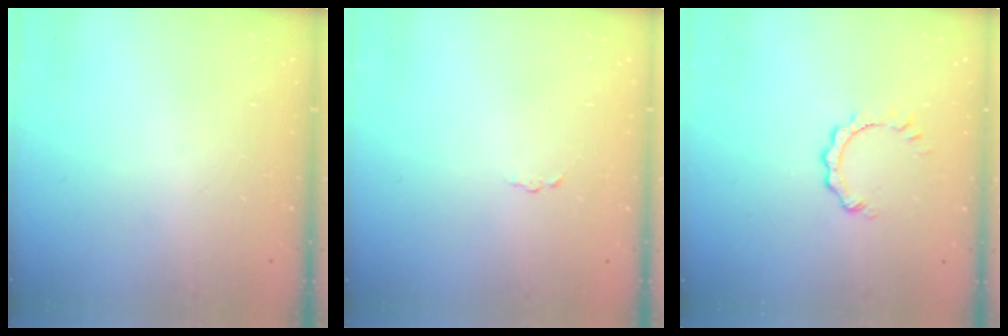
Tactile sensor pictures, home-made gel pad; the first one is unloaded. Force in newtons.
{"total": 1.6, "press": 1.6, "slide": 0.1}
{"total": 2.5, "press": 2.5, "slide": 0.2}